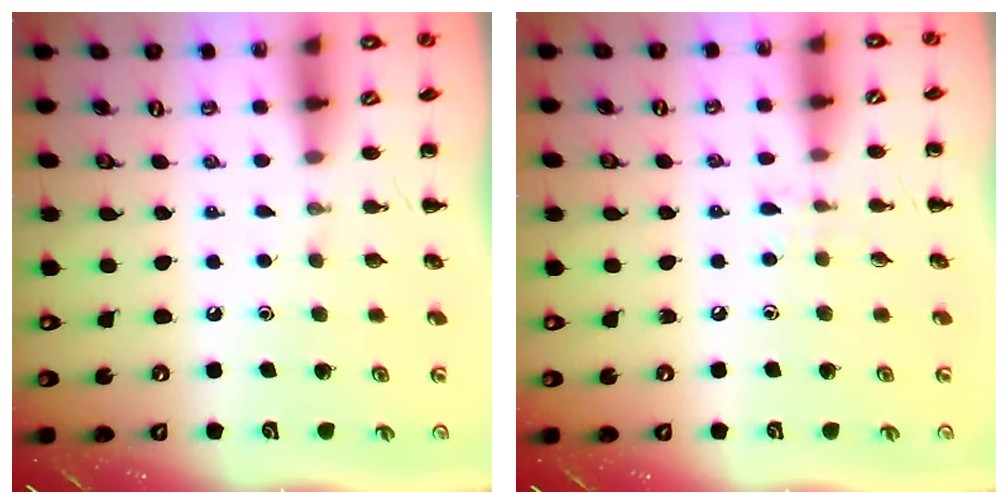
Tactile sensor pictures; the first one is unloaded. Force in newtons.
{"total": 4.4, "press": 4.0, "slide": 1.7}